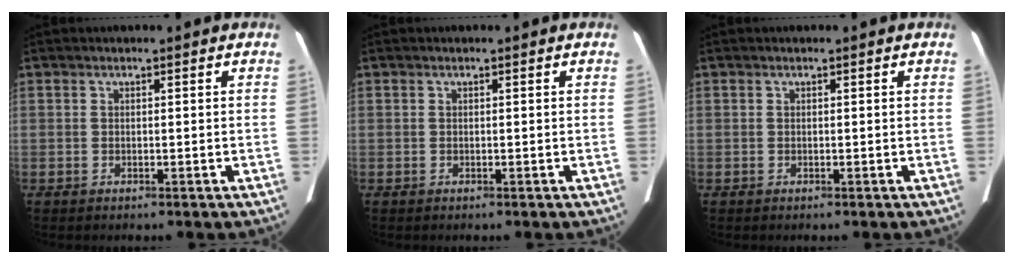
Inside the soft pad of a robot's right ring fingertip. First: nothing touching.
{"total": 0.0}
{"total": 0.0}